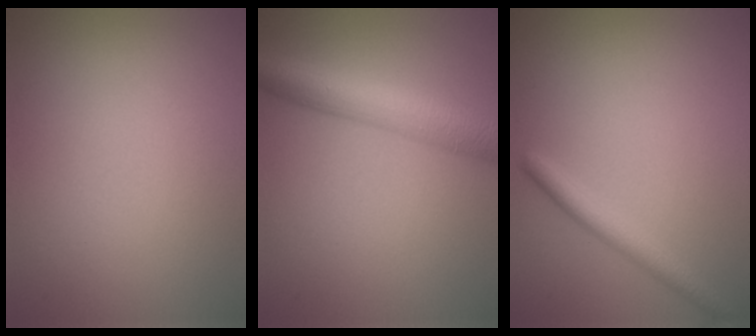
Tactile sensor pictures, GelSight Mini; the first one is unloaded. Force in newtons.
{"total": 6.0, "press": 6.0, "slide": 0.2}
{"total": 2.1, "press": 2.1, "slide": 0.2}